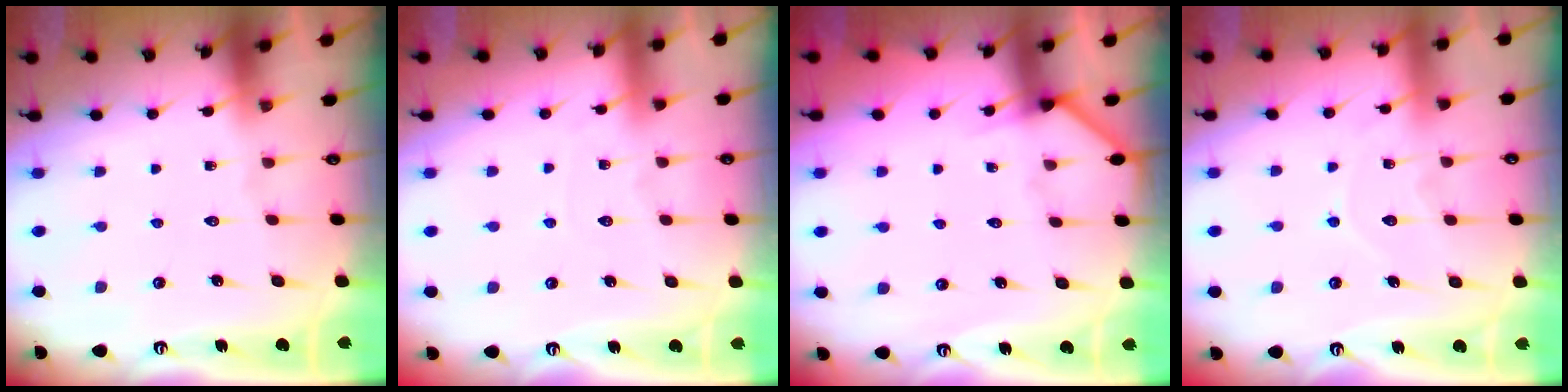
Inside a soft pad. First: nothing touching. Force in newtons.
{"total": 2.7, "press": 2.7, "slide": 0.1}
{"total": 3.0, "press": 3.0, "slide": 0.2}
{"total": 7.7, "press": 7.6, "slide": 0.7}